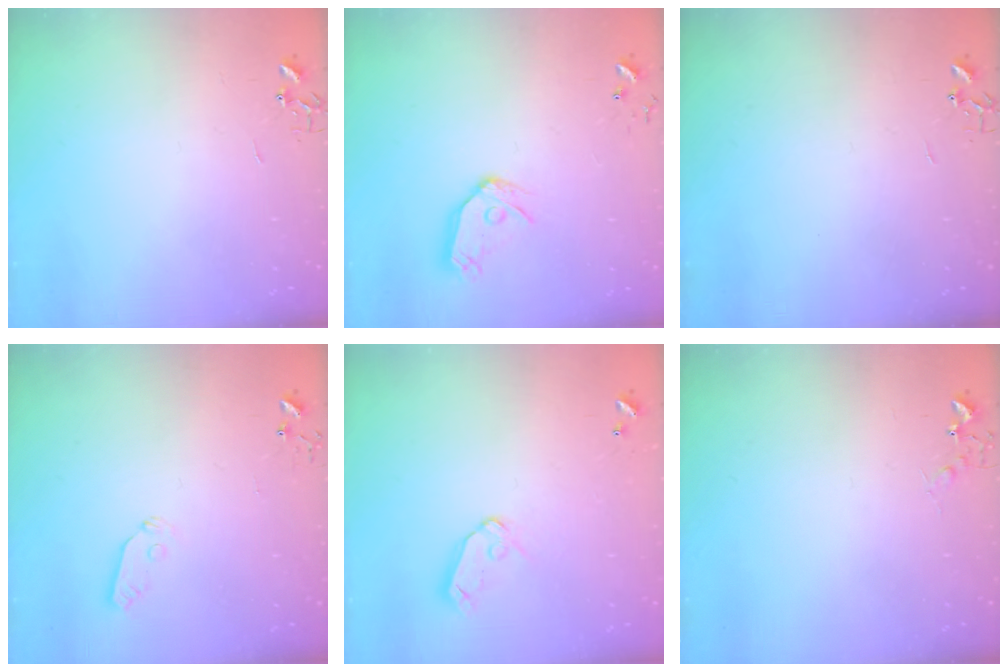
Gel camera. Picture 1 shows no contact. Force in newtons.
{"total": 11.3, "press": 11.2, "slide": 1.4}
{"total": 0.0}
{"total": 4.6, "press": 4.6, "slide": 0.3}
{"total": 7.1, "press": 7.1, "slide": 0.8}
{"total": 6.6, "press": 6.6, "slide": 0.8}